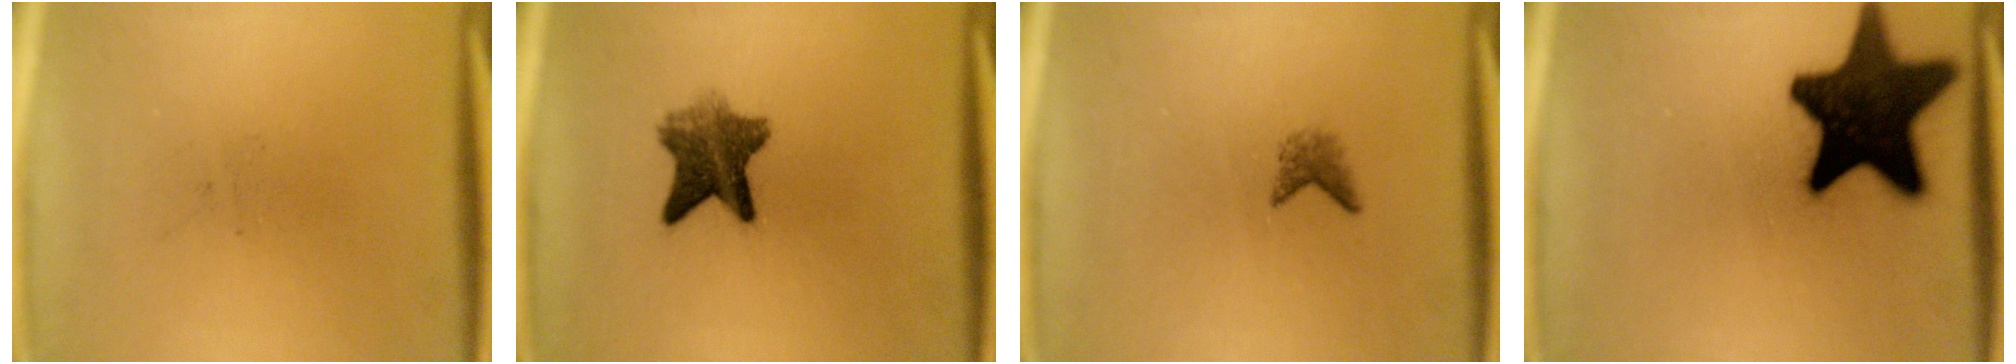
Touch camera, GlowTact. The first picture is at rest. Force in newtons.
{"total": 7.2}
{"total": 1.4}
{"total": 19.2}